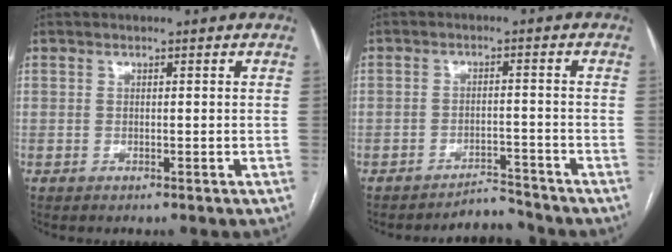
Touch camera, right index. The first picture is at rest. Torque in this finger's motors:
{"motor_torque": [-0.39, 0.32, -0.20, -0.08]}